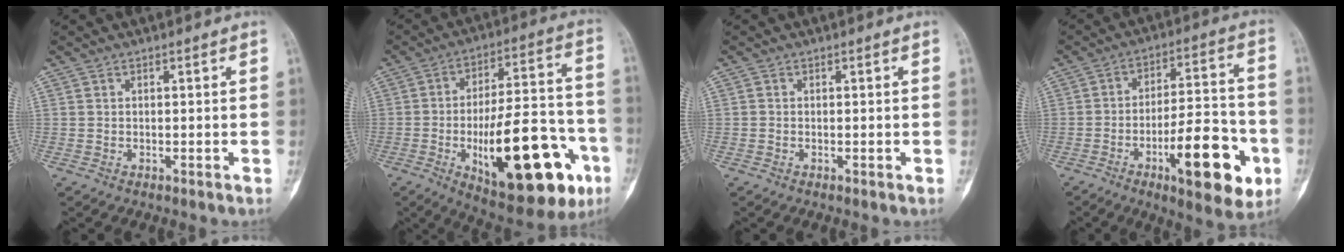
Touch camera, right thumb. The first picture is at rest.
{"total": 27.3, "force": [-9.5, 10.6, 23.3], "torque": [-0.315, 0.033, -0.122]}
{"total": 0.0}
{"total": 18.6, "force": [-7.1, 6.3, 16.0], "torque": [-0.212, 0.030, -0.099]}